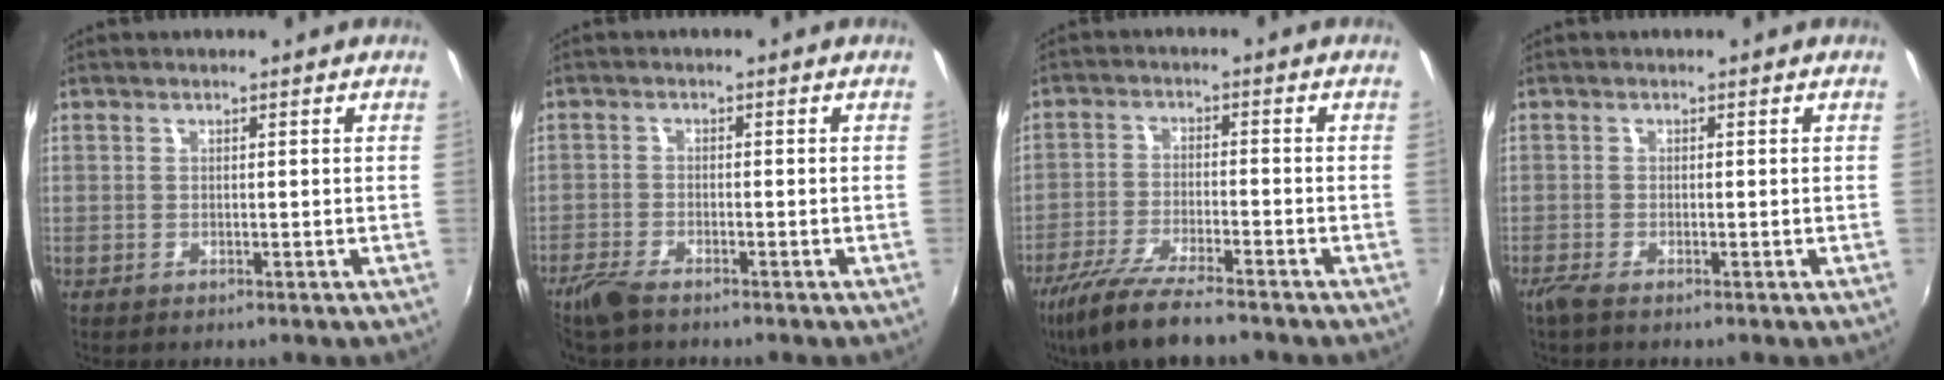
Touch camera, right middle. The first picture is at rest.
{"total": 4.6, "force": [-3.7, 1.2, 2.5], "torque": [-0.072, -0.010, -0.075]}
{"total": 11.5, "force": [-9.3, 1.5, 6.7], "torque": [-0.150, -0.035, -0.167]}
{"total": 1.7, "force": [-1.2, 0.0, 1.1], "torque": [-0.026, -0.006, -0.028]}